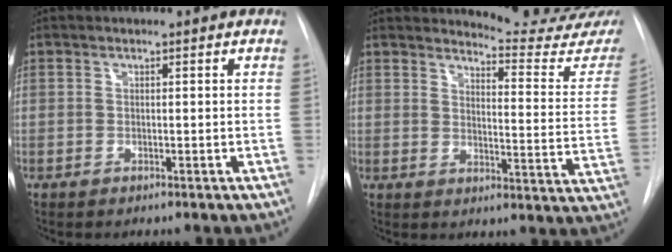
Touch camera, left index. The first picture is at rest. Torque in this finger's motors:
{"motor_torque": [0.83, -1.31, 0.08, 0.01]}